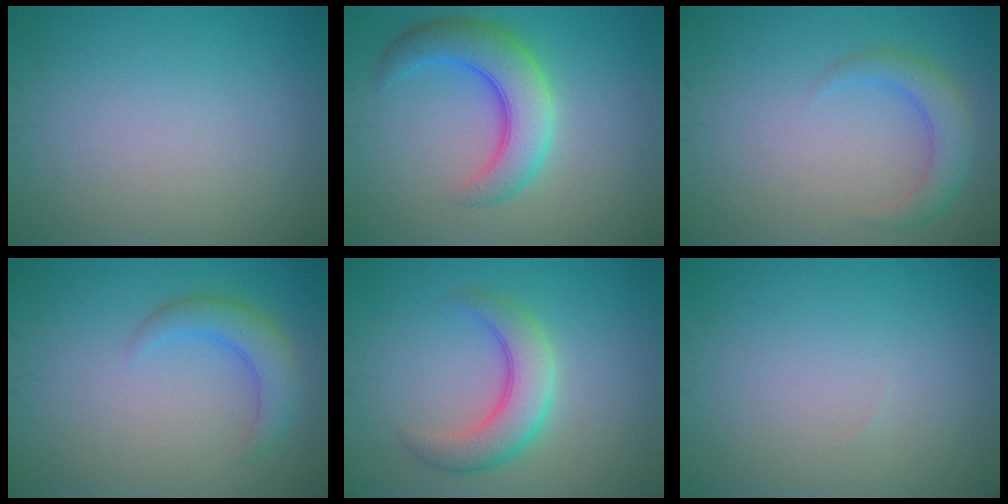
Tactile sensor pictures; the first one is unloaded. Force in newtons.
{"total": 6.1, "press": 6.1, "slide": 0.2}
{"total": 3.0, "press": 3.0, "slide": 0.1}
{"total": 3.1, "press": 3.1, "slide": 0.1}
{"total": 4.6, "press": 4.6, "slide": 0.1}
{"total": 0.0}